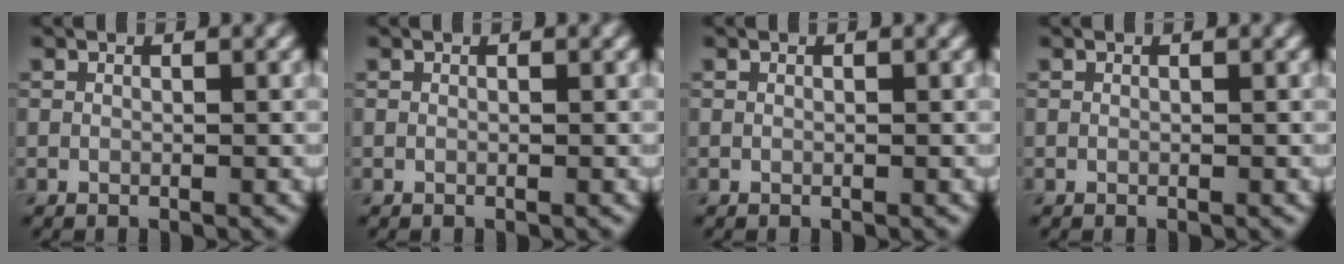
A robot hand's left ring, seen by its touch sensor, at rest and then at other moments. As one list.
[{"total": 0.0}, {"total": 0.0}, {"total": 0.0}]